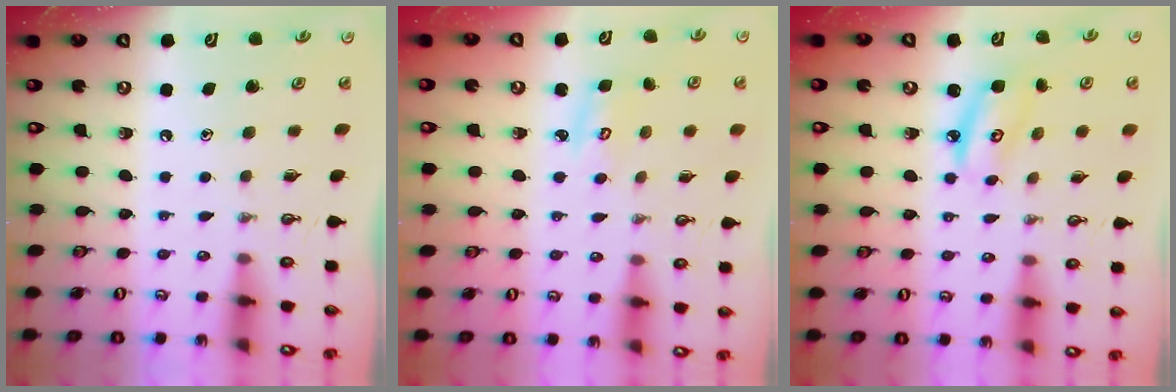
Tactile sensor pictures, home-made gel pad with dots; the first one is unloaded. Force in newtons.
{"total": 3.8, "press": 3.8, "slide": 0.3}
{"total": 6.0, "press": 6.0, "slide": 0.2}